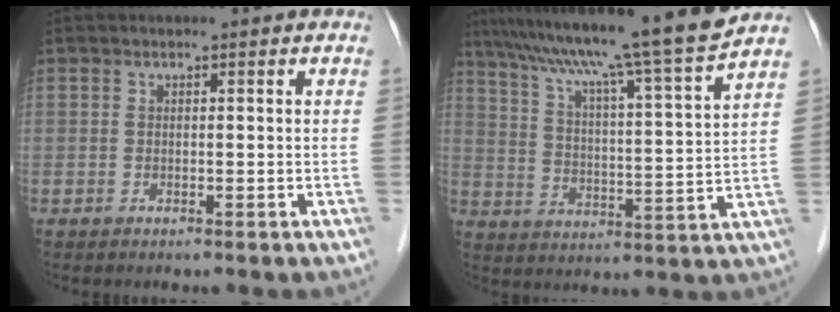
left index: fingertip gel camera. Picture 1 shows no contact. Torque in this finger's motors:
{"motor_torque": [0.21, -0.32, 0.72, 0.21]}